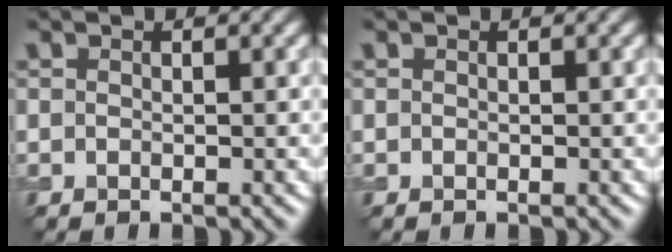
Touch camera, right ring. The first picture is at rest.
{"total": 0.0}